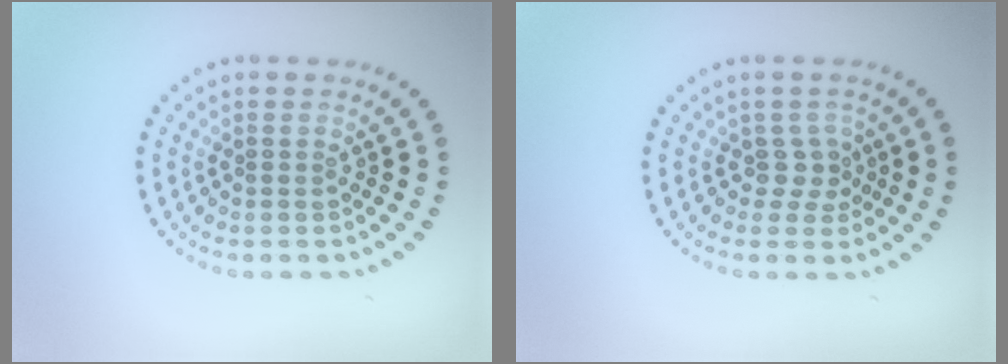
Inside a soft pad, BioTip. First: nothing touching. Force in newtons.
{"total": 1.7, "press": 1.3, "slide": 1.2}